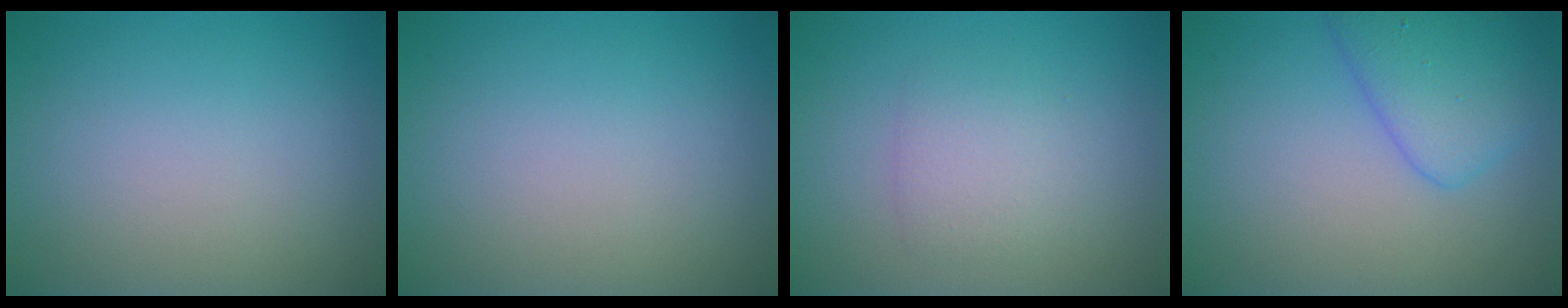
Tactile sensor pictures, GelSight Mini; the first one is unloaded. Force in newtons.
{"total": 0.0}
{"total": 2.3, "press": 2.3, "slide": 0.1}
{"total": 3.9, "press": 3.9, "slide": 0.2}